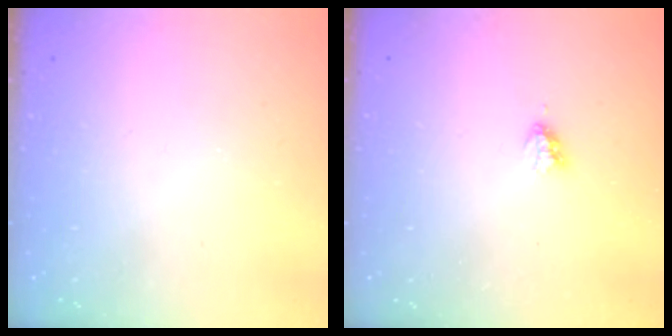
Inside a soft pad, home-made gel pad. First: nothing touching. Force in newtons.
{"total": 2.9, "press": 2.9, "slide": 0.5}